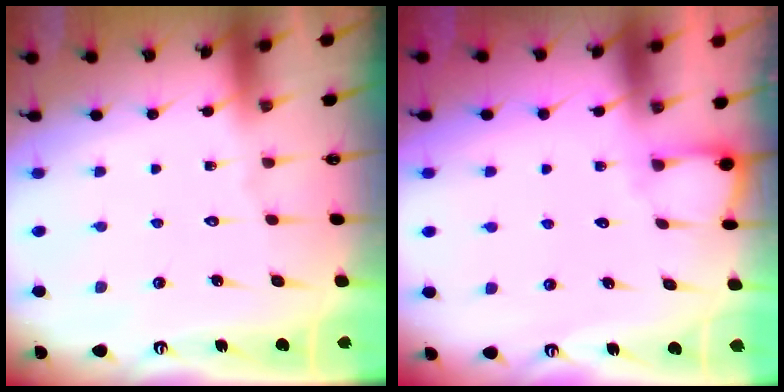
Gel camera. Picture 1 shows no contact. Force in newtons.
{"total": 2.8, "press": 2.8, "slide": 0.2}